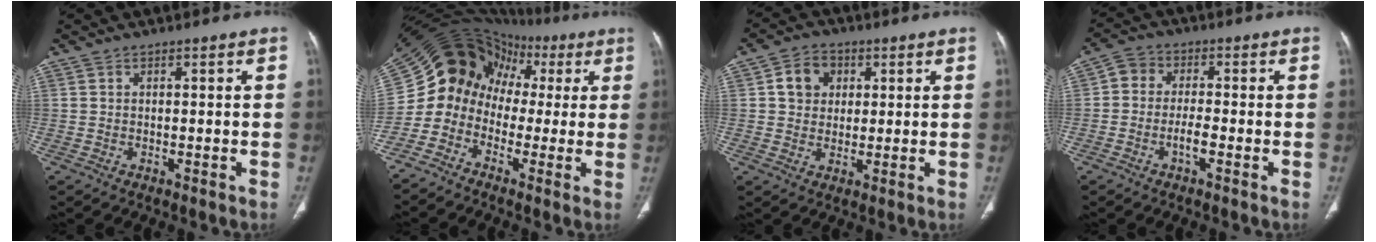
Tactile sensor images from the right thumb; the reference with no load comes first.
{"total": 14.3, "force": [-0.3, 12.9, 6.3], "torque": [-0.075, 0.086, -0.014]}
{"total": 6.5, "force": [1.6, 5.5, 3.0], "torque": [-0.023, 0.000, 0.023]}
{"total": 5.2, "force": [-1.6, 3.1, 3.8], "torque": [-0.063, 0.017, -0.042]}